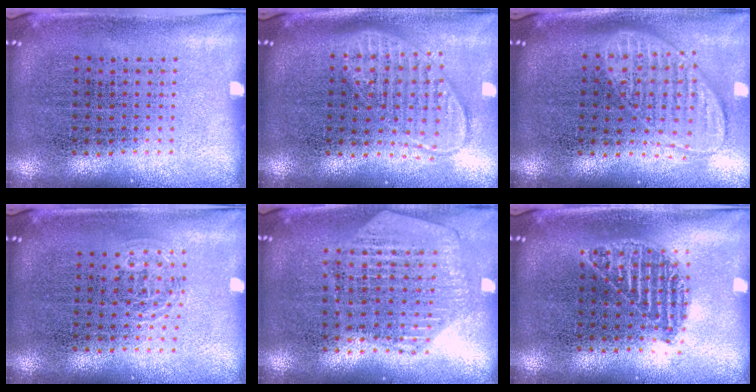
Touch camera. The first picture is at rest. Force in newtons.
{"total": 1.9, "press": 1.5, "slide": 1.1}
{"total": 1.9, "press": 1.5, "slide": 1.2}
{"total": 0.8, "press": 0.6, "slide": 0.6}
{"total": 1.1, "press": 1.1, "slide": 0.2}
{"total": 1.1, "press": 1.0, "slide": 0.5}